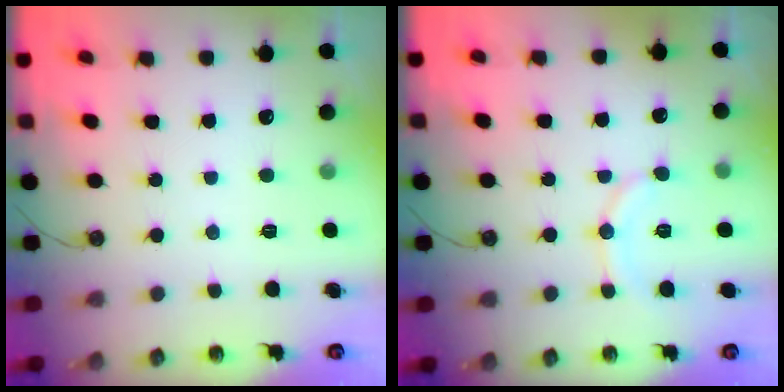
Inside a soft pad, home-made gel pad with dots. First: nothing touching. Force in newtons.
{"total": 8.4, "press": 8.2, "slide": 1.6}